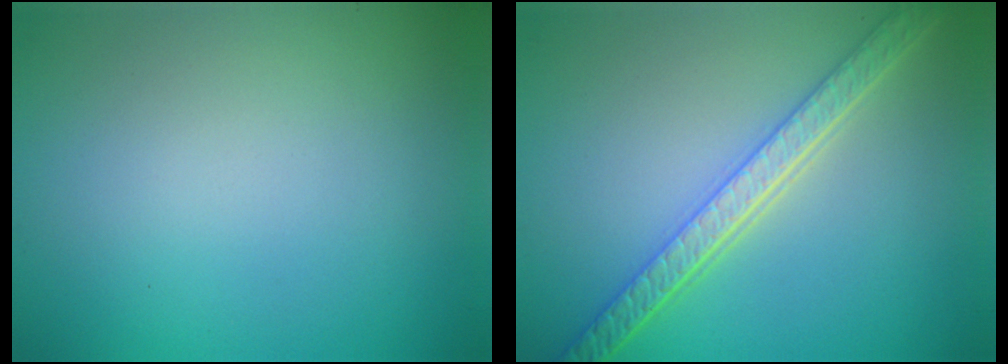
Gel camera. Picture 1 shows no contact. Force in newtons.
{"total": 5.4, "press": 4.2, "slide": 3.5}